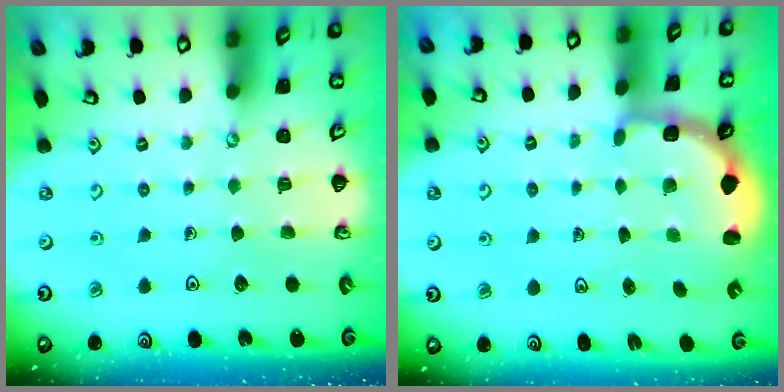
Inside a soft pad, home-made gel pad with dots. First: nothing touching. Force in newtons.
{"total": 2.8, "press": 2.4, "slide": 1.4}